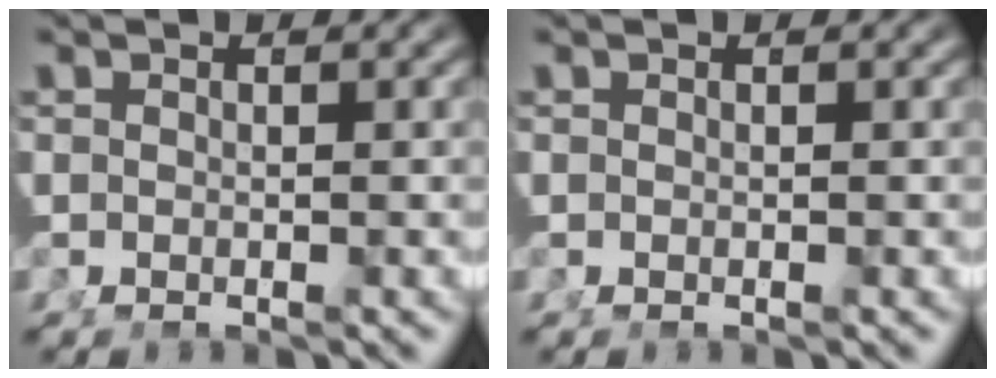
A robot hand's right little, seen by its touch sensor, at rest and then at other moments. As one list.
[{"total": 0.0}]